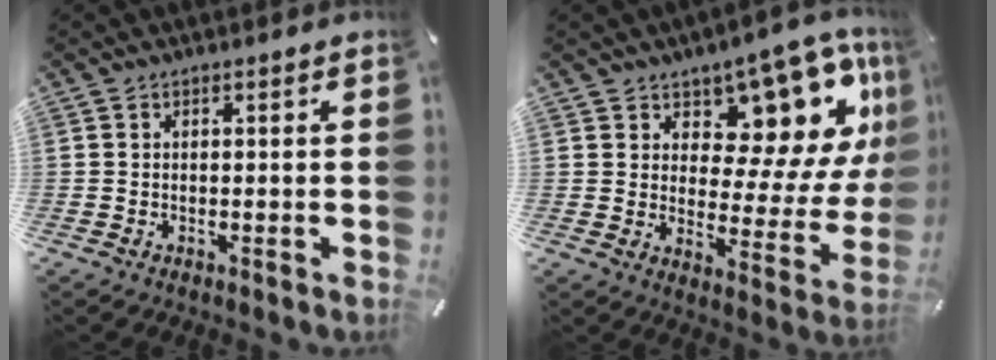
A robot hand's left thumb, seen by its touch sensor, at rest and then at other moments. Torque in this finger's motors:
{"motor_torque": [1.32, 0.04, 0.74, 0.04, 0.09]}